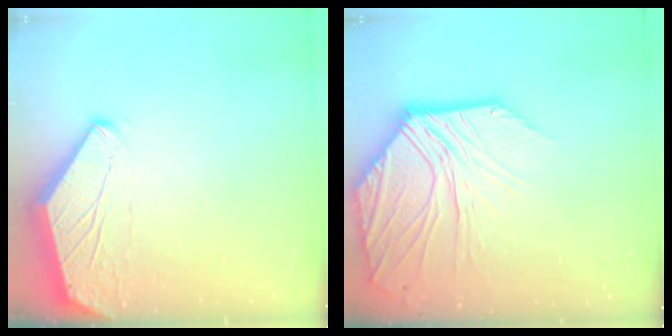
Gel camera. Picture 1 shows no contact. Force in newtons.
{"total": 12.2, "press": 12.0, "slide": 1.9}